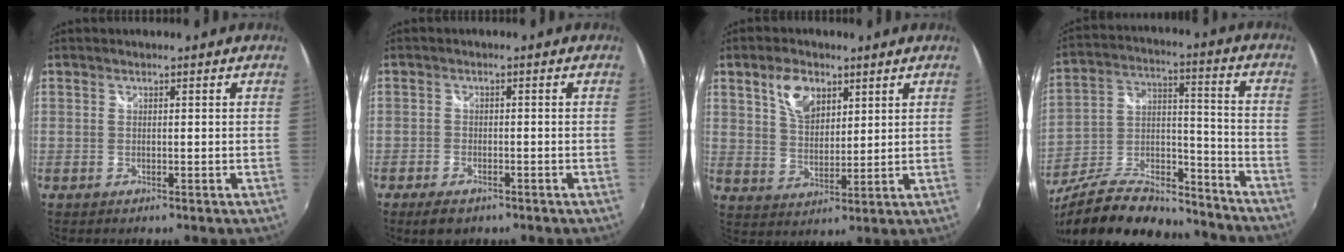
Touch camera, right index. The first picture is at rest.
{"total": 4.6, "force": [-3.2, 2.3, 2.3], "torque": [-0.059, -0.009, -0.052]}
{"total": 7.7, "force": [4.1, 4.4, 4.8], "torque": [-0.088, 0.012, 0.076]}
{"total": 26.1, "force": [-20.2, 9.8, 13.2], "torque": [-0.258, 0.014, -0.308]}